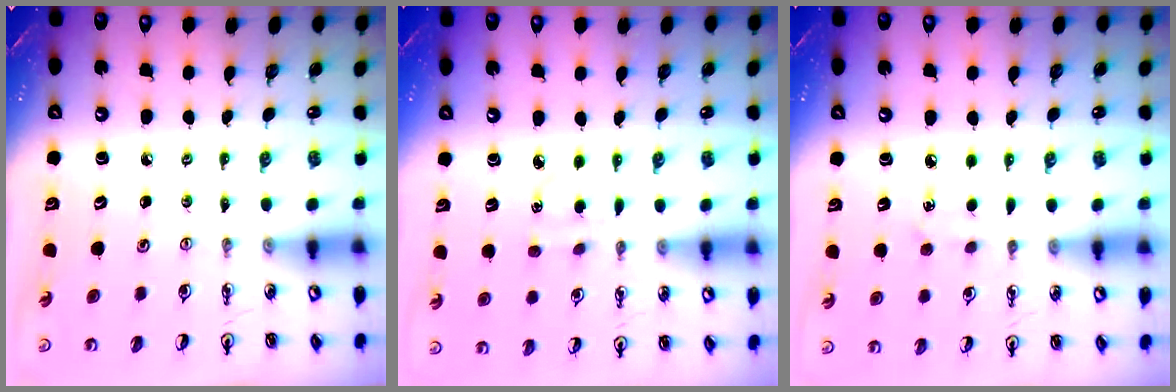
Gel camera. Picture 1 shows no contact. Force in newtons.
{"total": 3.9, "press": 3.8, "slide": 0.4}
{"total": 4.6, "press": 4.6, "slide": 0.5}